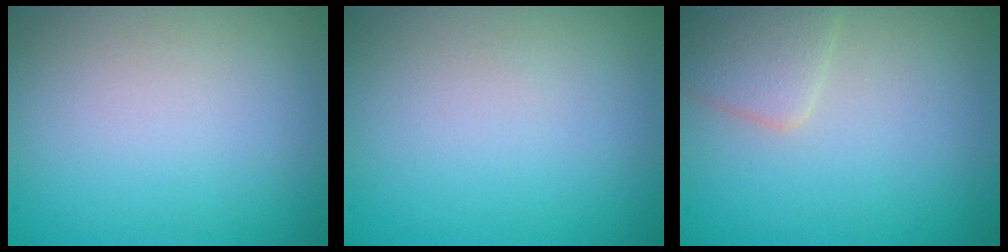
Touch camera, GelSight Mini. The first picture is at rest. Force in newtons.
{"total": 0.0}
{"total": 2.5, "press": 2.5, "slide": 0.1}